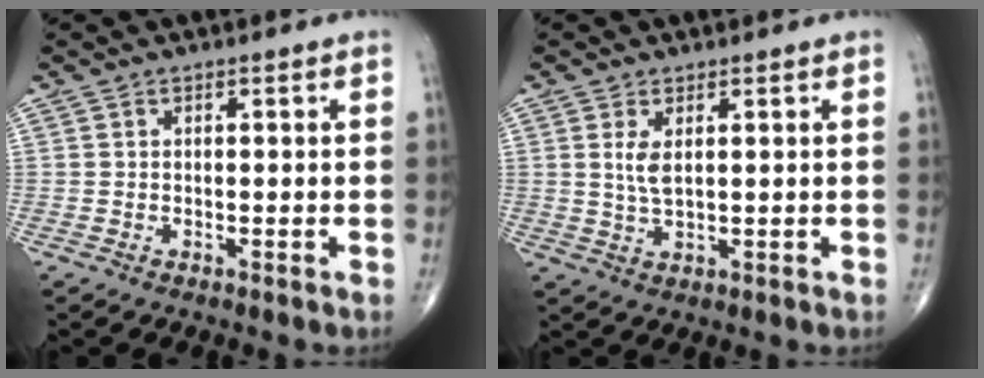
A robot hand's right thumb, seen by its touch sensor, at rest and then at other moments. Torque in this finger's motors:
{"motor_torque": [-0.36, -0.02, 0.55, 0.24, 0.01]}